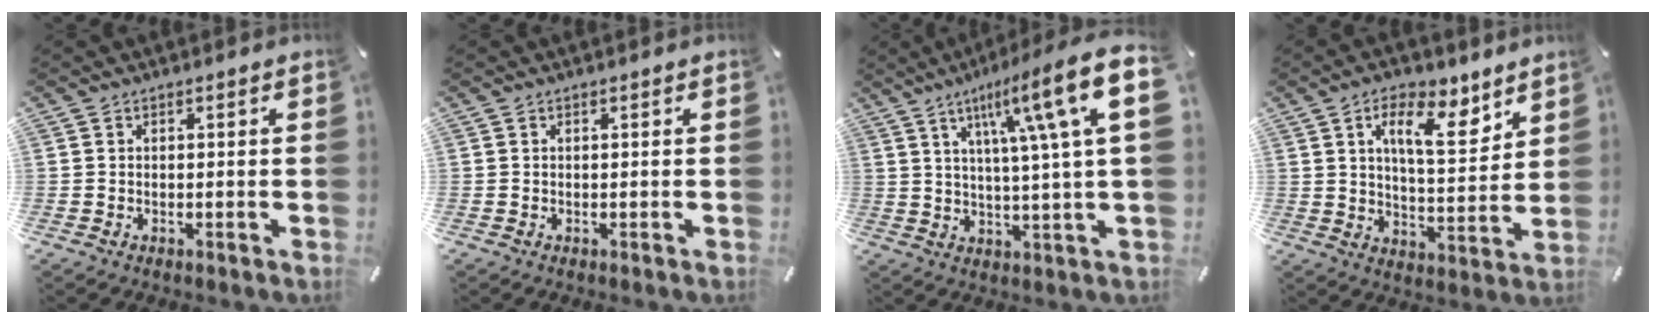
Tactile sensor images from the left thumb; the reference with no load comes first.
{"total": 0.0}
{"total": 18.2, "force": [6.5, 2.9, 16.8], "torque": [-0.262, -0.032, 0.082]}
{"total": 12.3, "force": [6.9, 5.2, 8.8], "torque": [-0.141, -0.026, 0.117]}